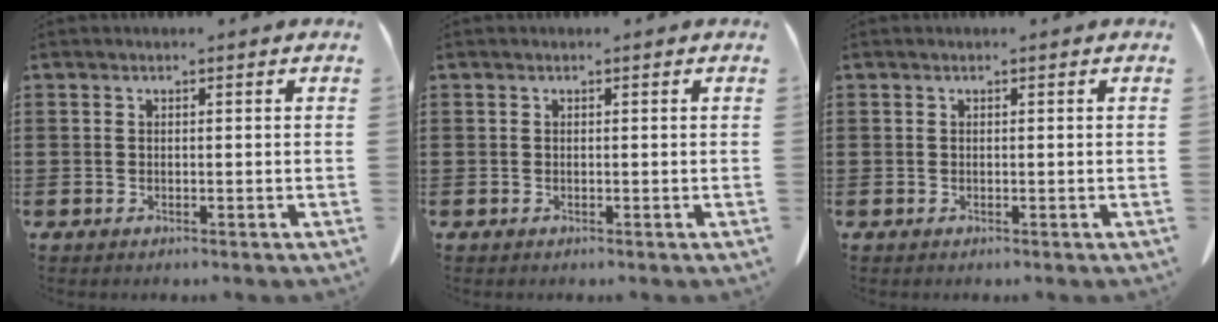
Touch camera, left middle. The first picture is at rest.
{"total": 0.0}
{"total": 0.0}